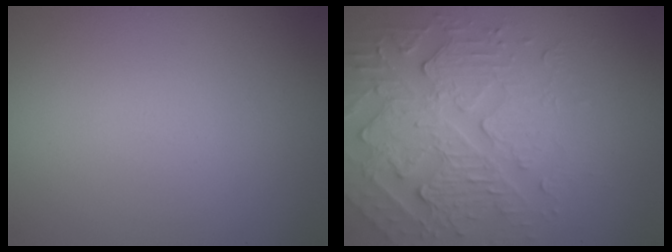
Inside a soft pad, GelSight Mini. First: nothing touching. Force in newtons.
{"total": 5.1, "press": 4.3, "slide": 2.8}